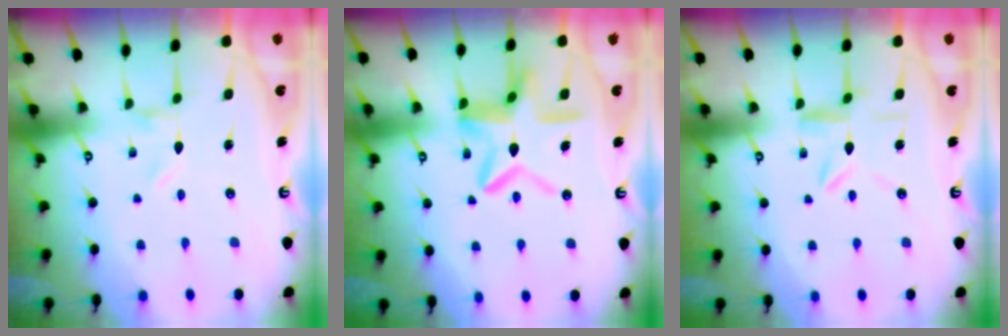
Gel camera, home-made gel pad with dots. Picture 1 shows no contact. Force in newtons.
{"total": 14.0, "press": 14.0, "slide": 1.3}
{"total": 7.0, "press": 6.9, "slide": 0.6}